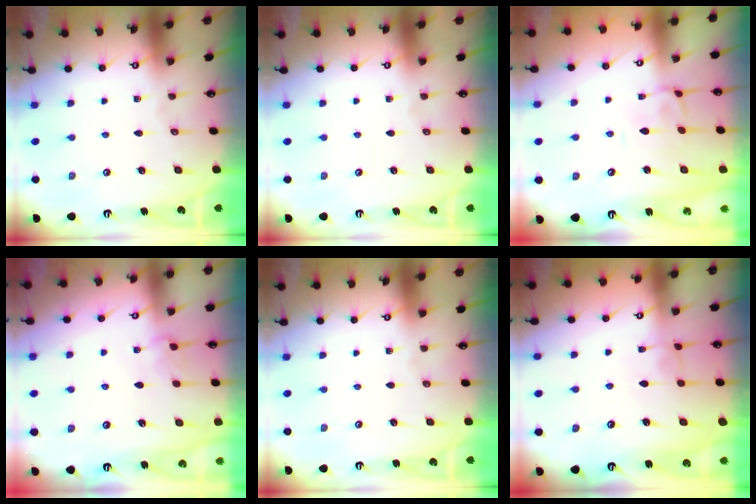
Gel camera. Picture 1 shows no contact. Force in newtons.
{"total": 0.0}
{"total": 2.5, "press": 2.4, "slide": 0.7}
{"total": 2.5, "press": 2.5, "slide": 0.5}
{"total": 0.0}
{"total": 1.8, "press": 1.7, "slide": 0.5}